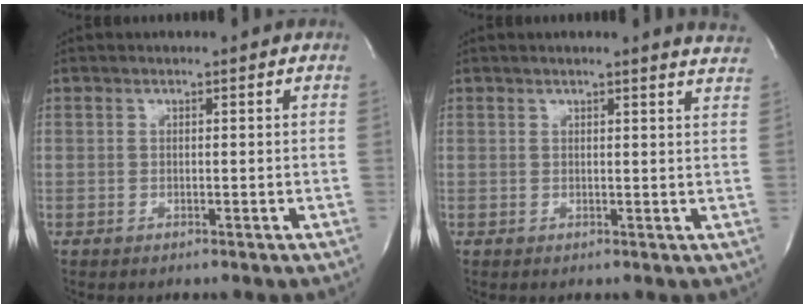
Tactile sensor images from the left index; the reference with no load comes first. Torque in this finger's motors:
{"motor_torque": [0.25, -0.25, 0.23, 0.00]}